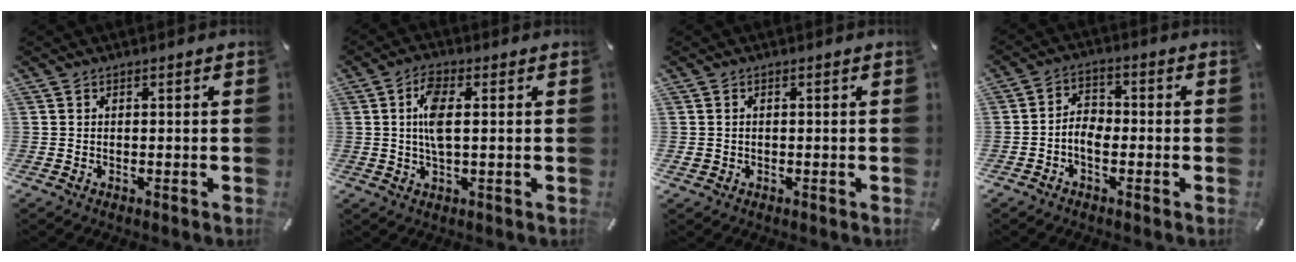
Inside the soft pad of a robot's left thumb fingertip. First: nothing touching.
{"total": 6.6, "force": [0.9, 2.5, 6.1], "torque": [-0.134, 0.003, 0.011]}
{"total": 0.9, "force": [-0.2, 0.9, 0.4], "torque": [-0.007, 0.005, -0.006]}
{"total": 4.3, "force": [-2.2, 2.8, 2.5], "torque": [-0.047, 0.015, -0.042]}